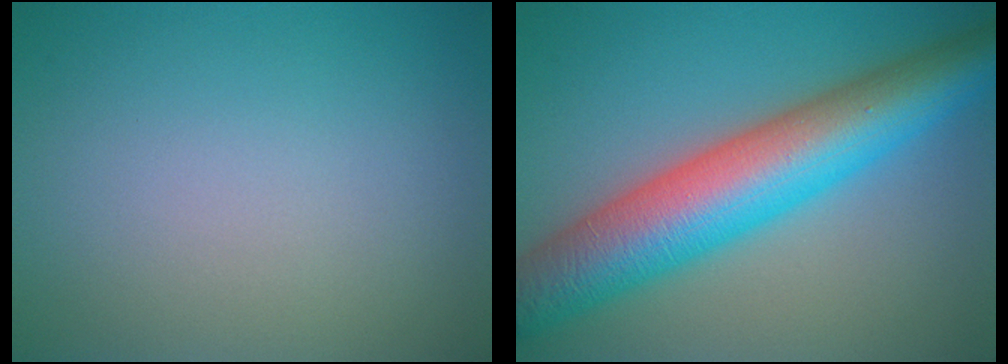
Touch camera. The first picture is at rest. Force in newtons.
{"total": 11.2, "press": 11.2, "slide": 0.1}